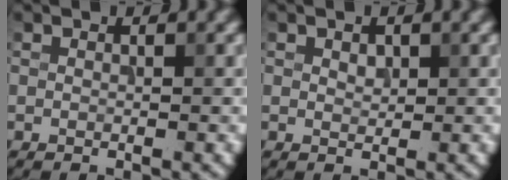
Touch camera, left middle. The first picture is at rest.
{"total": 1.0, "force": [0.5, 0.7, 0.6], "torque": [-0.011, -0.002, 0.010]}